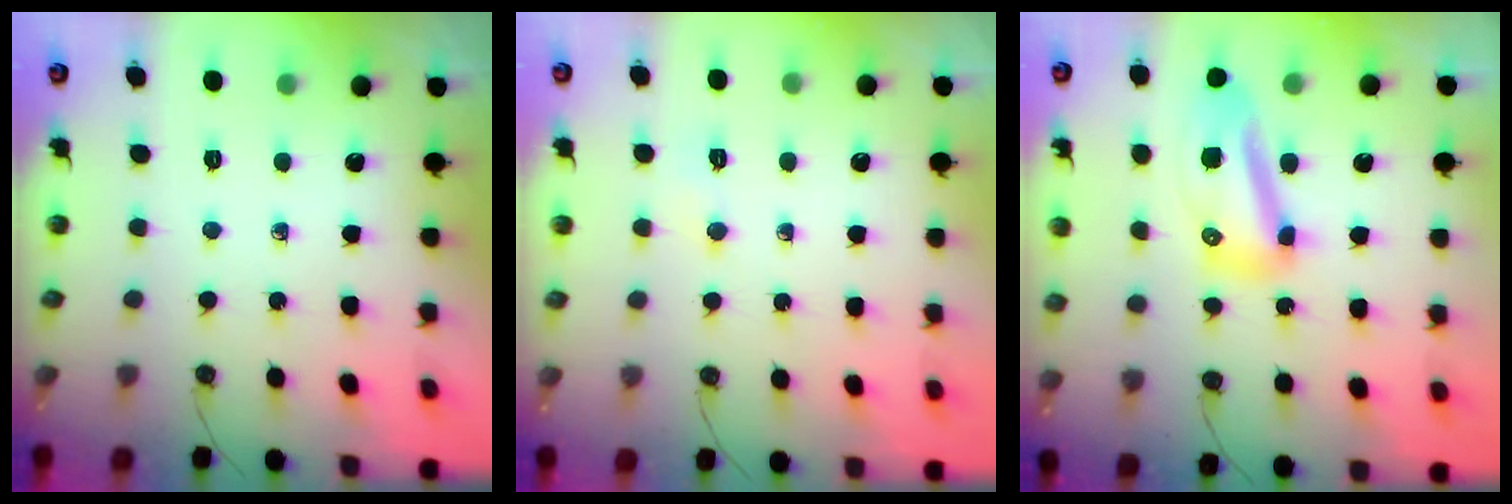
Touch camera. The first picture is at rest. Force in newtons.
{"total": 2.9, "press": 2.9, "slide": 0.5}
{"total": 12.4, "press": 12.2, "slide": 1.9}